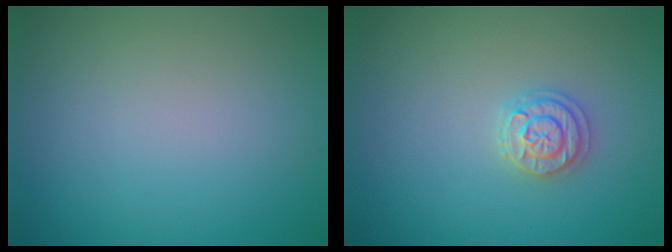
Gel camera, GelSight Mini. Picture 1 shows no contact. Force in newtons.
{"total": 2.1, "press": 2.1, "slide": 0.5}